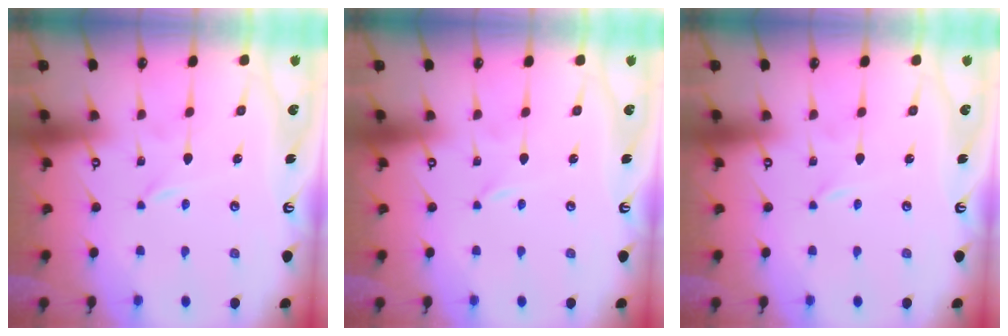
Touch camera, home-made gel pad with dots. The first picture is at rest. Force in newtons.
{"total": 0.0}
{"total": 0.0}